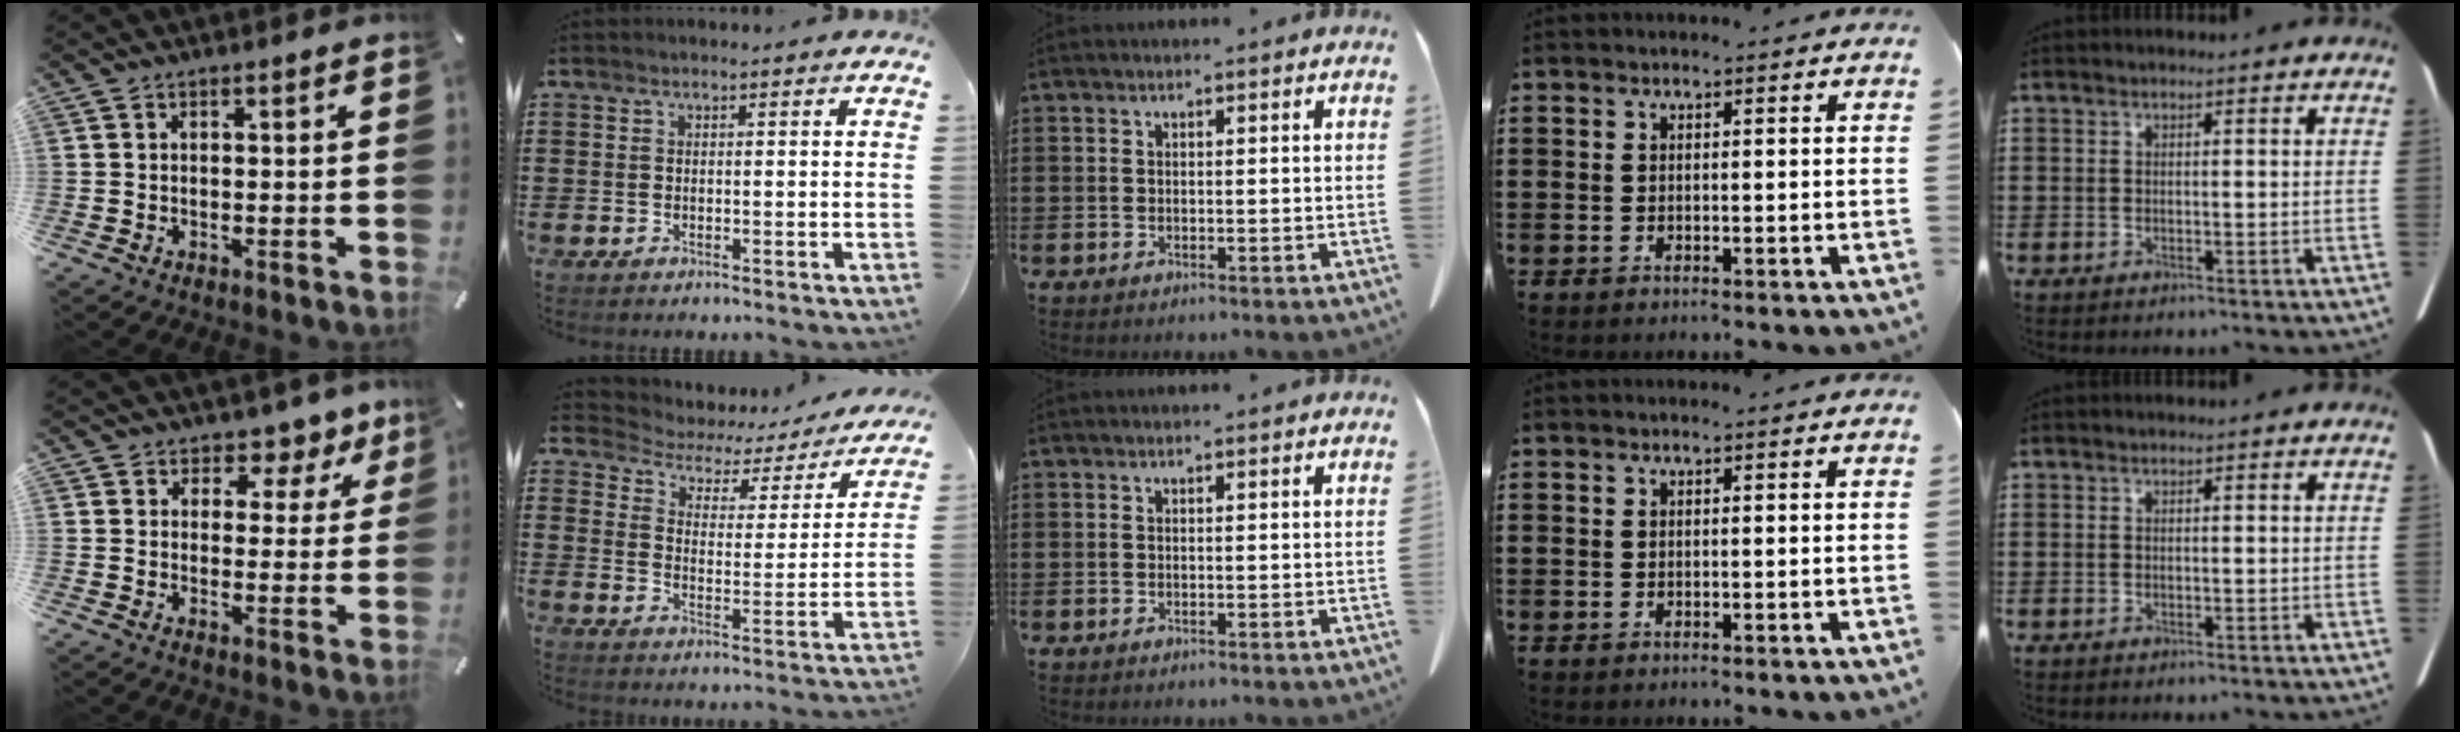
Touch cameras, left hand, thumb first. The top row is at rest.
{"thumb": {"total": 5.4, "force": [3.6, 3.8, 1.4], "torque": [-0.001, -0.036, 0.056]}, "index": {"total": 2.7, "force": [1.9, 1.7, 0.8], "torque": [-0.036, -0.016, 0.019]}}